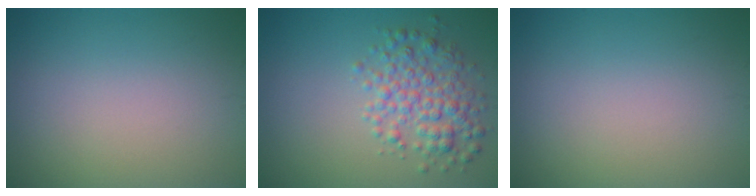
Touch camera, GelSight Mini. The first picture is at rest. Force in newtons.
{"total": 3.9, "press": 3.9, "slide": 0.1}
{"total": 0.0}